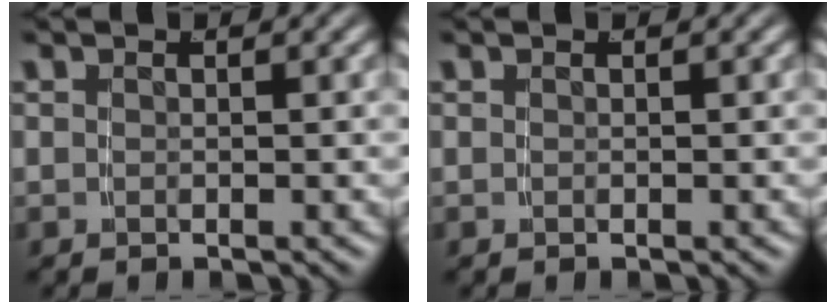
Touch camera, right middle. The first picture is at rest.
{"total": 0.0}